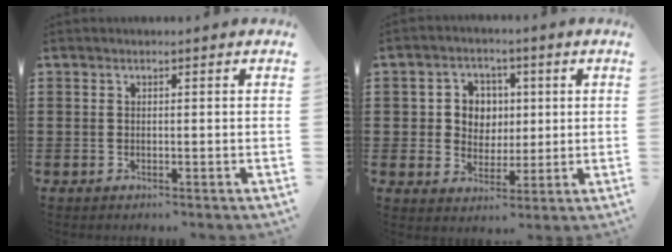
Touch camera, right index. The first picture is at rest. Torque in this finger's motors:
{"motor_torque": [0.25, -0.18, 0.34, 0.05]}